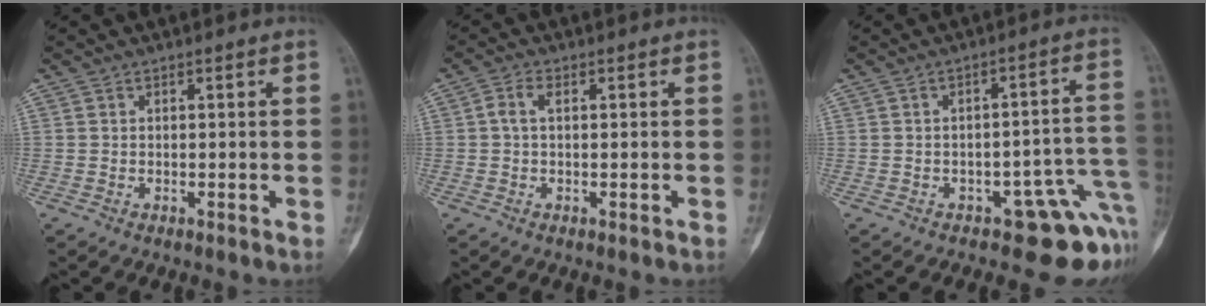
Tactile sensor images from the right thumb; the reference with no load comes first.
{"total": 2.5, "force": [0.1, 1.2, 2.2], "torque": [-0.045, 0.005, -0.003]}
{"total": 11.2, "force": [-5.4, 5.2, 8.3], "torque": [-0.049, 0.054, -0.065]}